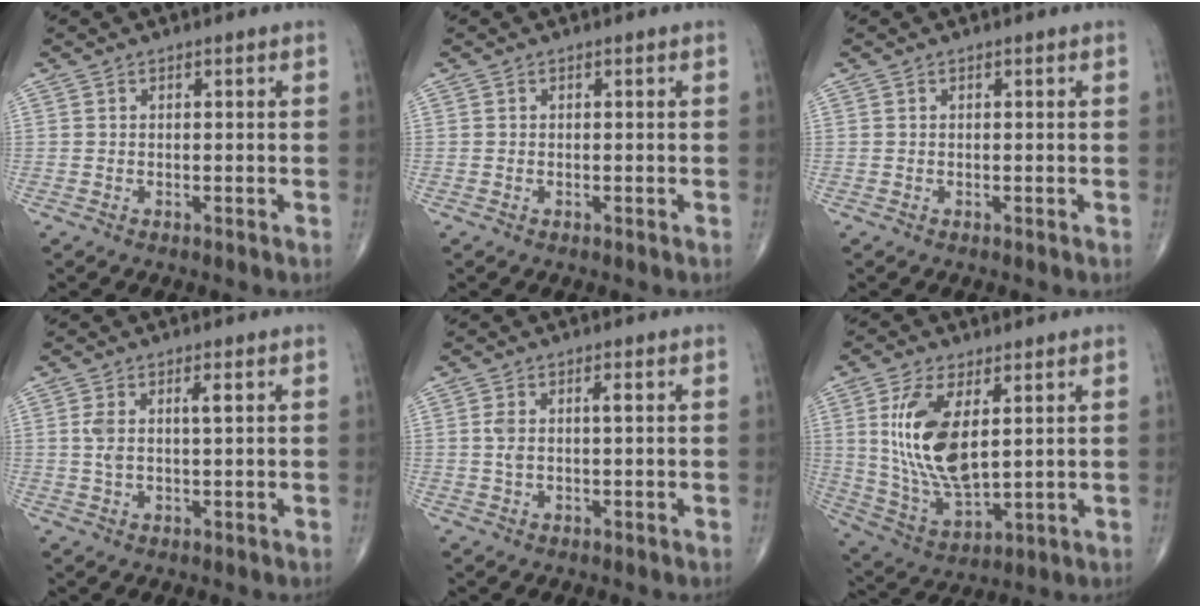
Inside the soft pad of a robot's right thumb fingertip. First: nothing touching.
{"total": 0.0}
{"total": 0.0}
{"total": 4.3, "force": [1.1, 1.5, 3.9], "torque": [-0.082, 0.004, 0.024]}
{"total": 3.4, "force": [0.6, 1.3, 3.1], "torque": [-0.072, 0.007, 0.013]}
{"total": 15.7, "force": [3.8, 7.3, 13.4], "torque": [-0.261, -0.023, 0.087]}